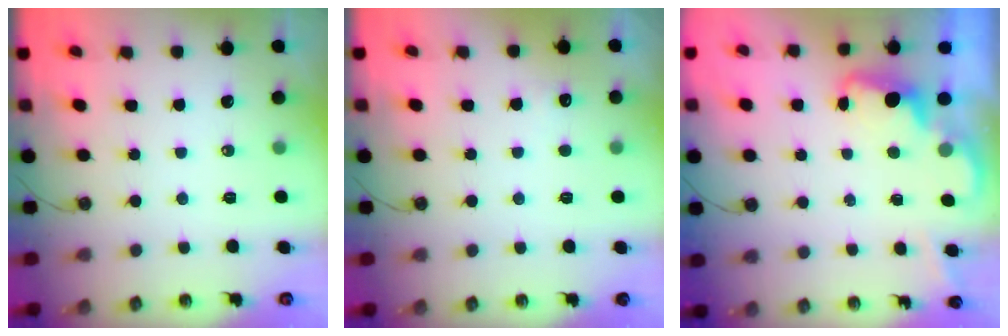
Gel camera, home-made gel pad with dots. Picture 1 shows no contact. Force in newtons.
{"total": 2.9, "press": 2.7, "slide": 1.1}
{"total": 2.1, "press": 2.0, "slide": 0.6}